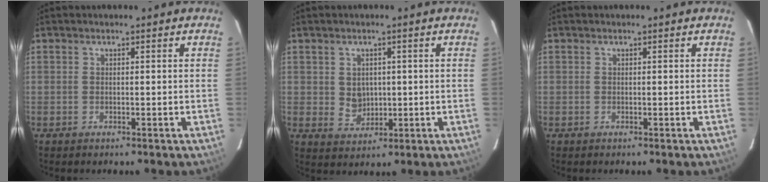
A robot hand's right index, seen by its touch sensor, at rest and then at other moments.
{"total": 4.2, "force": [0.5, 3.7, 1.8], "torque": [-0.032, 0.003, 0.017]}
{"total": 0.0}